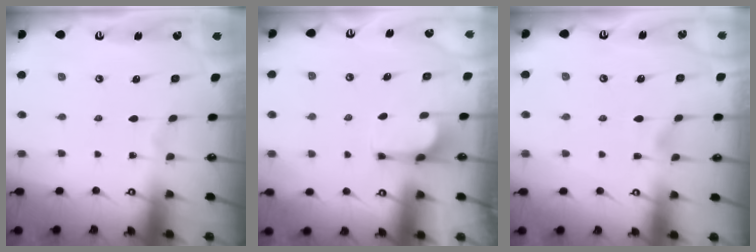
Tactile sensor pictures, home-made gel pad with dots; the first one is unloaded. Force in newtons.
{"total": 1.2, "press": 0.7, "slide": 1.0}
{"total": 1.1, "press": 0.6, "slide": 1.0}